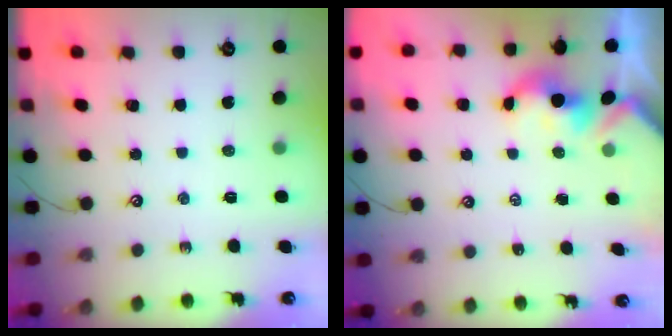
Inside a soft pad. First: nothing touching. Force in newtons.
{"total": 1.7, "press": 1.6, "slide": 0.3}